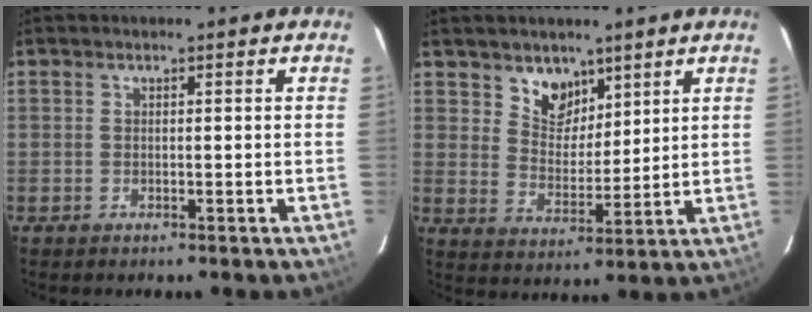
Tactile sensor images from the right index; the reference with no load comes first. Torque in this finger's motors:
{"motor_torque": [-0.02, 0.02, 0.05, 0.02]}